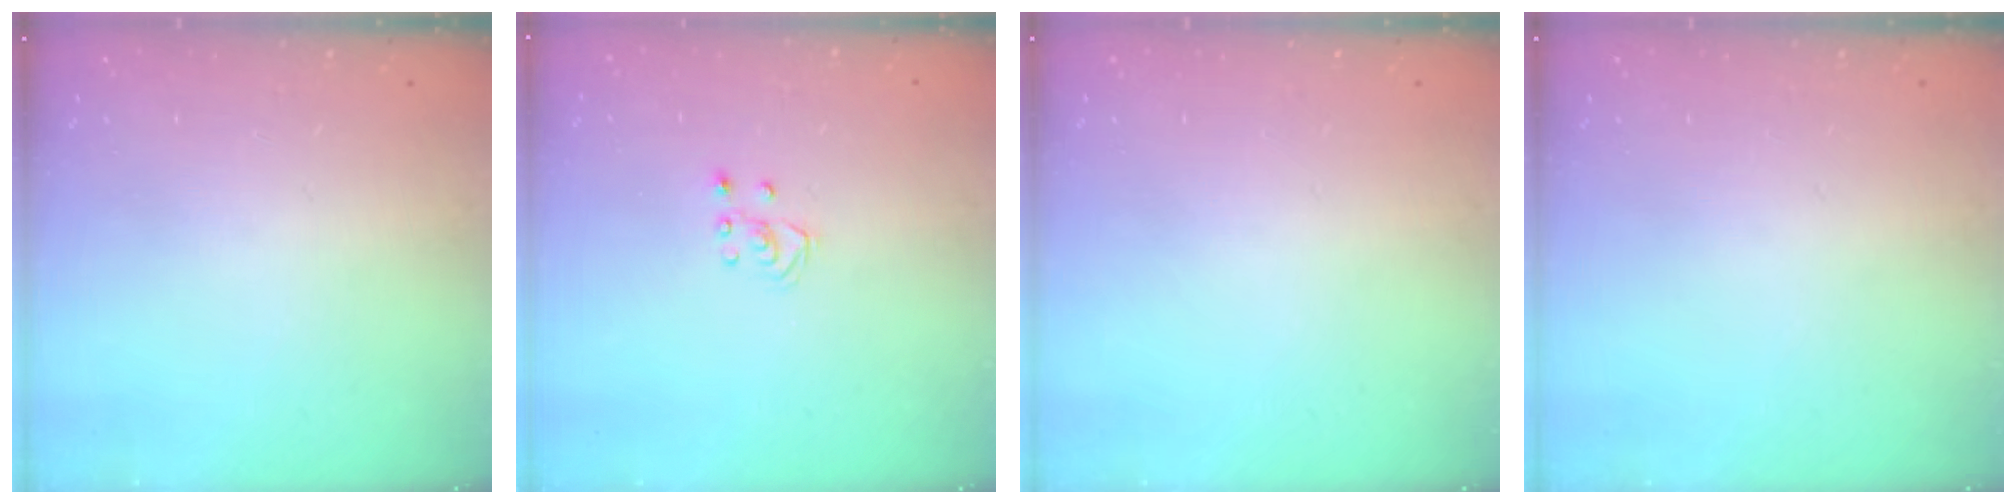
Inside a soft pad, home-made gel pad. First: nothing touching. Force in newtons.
{"total": 2.5, "press": 2.5, "slide": 0.2}
{"total": 0.0}
{"total": 0.0}